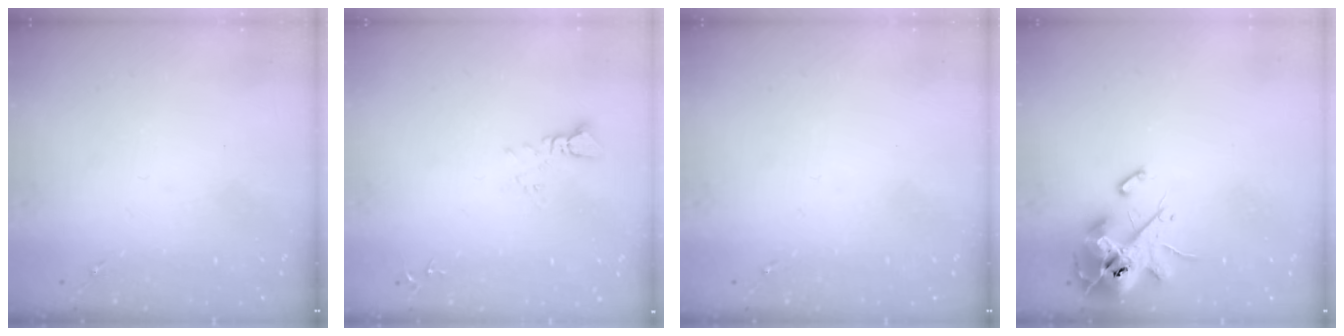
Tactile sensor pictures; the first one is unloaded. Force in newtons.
{"total": 3.8, "press": 3.8, "slide": 0.3}
{"total": 0.0}
{"total": 14.3, "press": 14.0, "slide": 2.5}